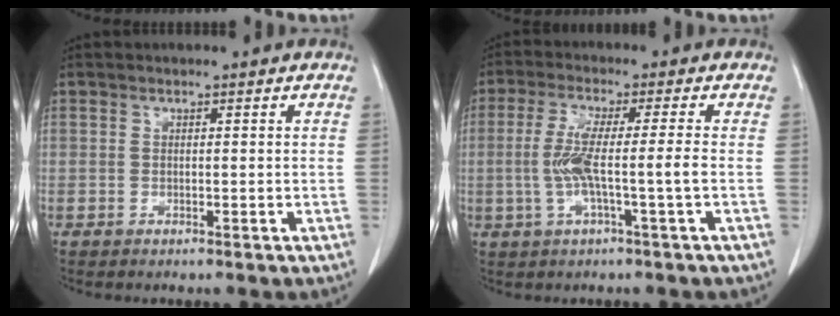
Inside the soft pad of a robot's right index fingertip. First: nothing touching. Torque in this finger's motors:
{"motor_torque": [1.35, -0.38, 0.70, 0.21]}